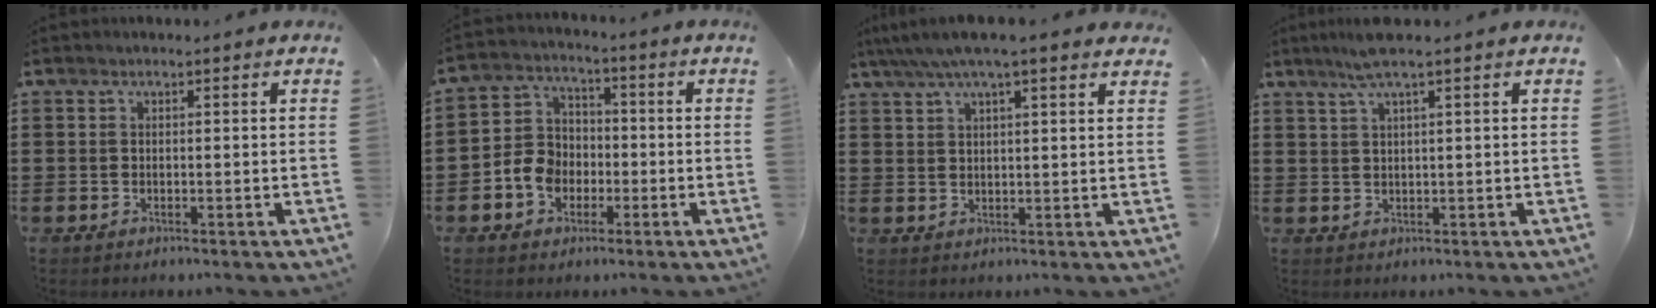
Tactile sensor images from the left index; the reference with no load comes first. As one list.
[{"total": 6.2, "force": [-2.5, 5.2, 2.4], "torque": [-0.073, 0.015, -0.051]}, {"total": 4.7, "force": [3.6, 0.4, 2.9], "torque": [-0.068, -0.003, 0.063]}, {"total": 3.5, "force": [2.1, -0.3, 2.9], "torque": [-0.059, 0.001, 0.036]}]